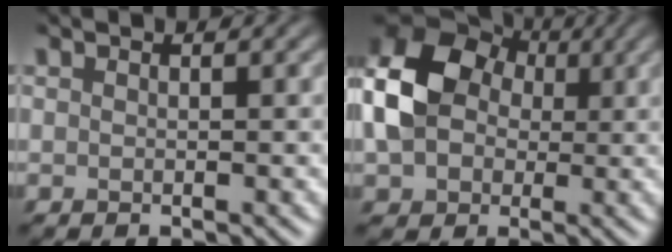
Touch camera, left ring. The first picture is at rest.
{"total": 8.6, "force": [0.1, 6.9, 5.2], "torque": [-0.116, 0.011, -0.014]}